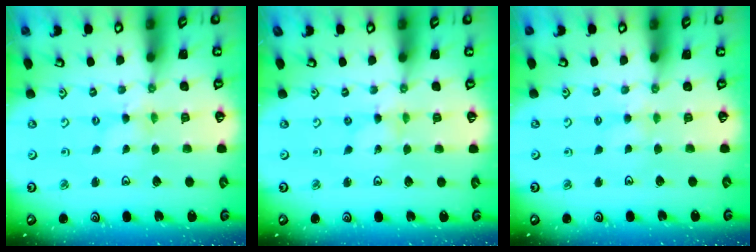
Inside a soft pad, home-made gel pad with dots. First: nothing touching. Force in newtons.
{"total": 0.0}
{"total": 2.7, "press": 2.6, "slide": 0.5}